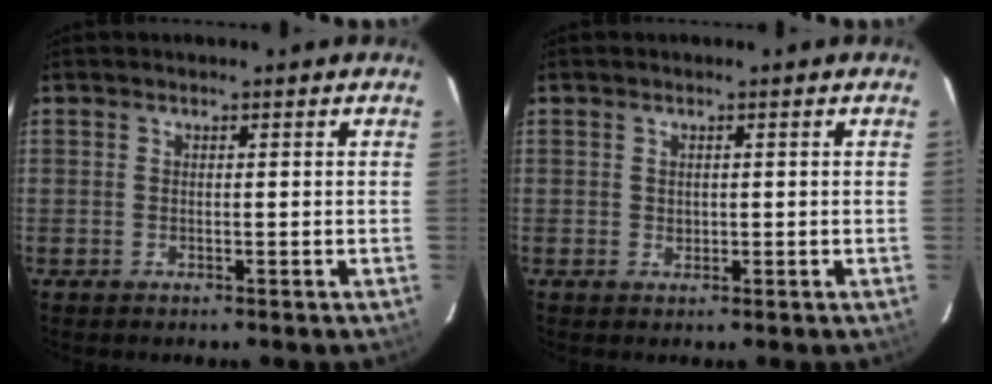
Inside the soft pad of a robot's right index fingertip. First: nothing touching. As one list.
[{"total": 0.8, "force": [0.1, 0.8, 0.1], "torque": [0.000, 0.000, 0.004]}]